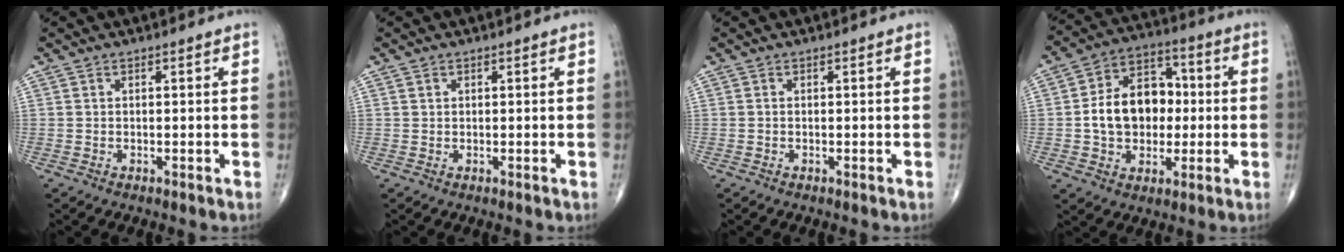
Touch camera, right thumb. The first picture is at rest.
{"total": 0.6, "force": [0.3, 0.5, 0.1], "torque": [0.003, -0.001, 0.005]}
{"total": 0.0}
{"total": 14.3, "force": [-0.3, 10.6, 9.6], "torque": [-0.123, 0.031, -0.008]}